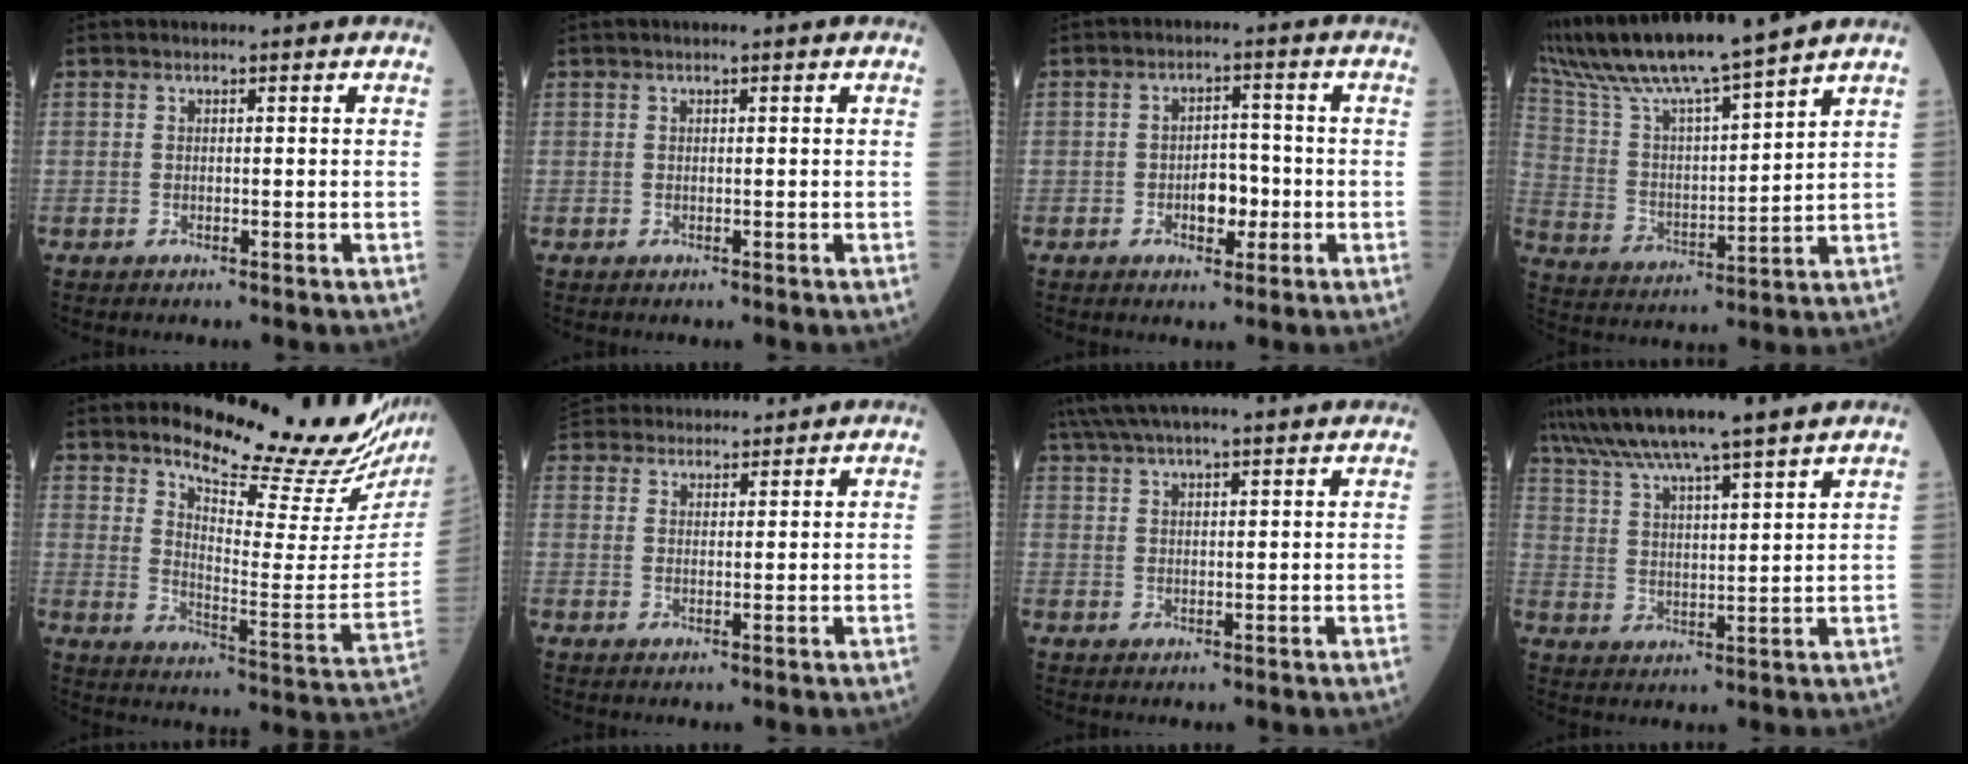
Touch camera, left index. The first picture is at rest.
{"total": 0.8, "force": [0.5, 0.0, 0.6], "torque": [-0.014, 0.010, 0.008]}
{"total": 4.3, "force": [-1.3, 2.4, 3.3], "torque": [-0.049, 0.008, -0.019]}
{"total": 15.8, "force": [14.0, -0.9, 7.2], "torque": [-0.145, 0.006, 0.257]}
{"total": 20.3, "force": [18.3, 1.9, 8.6], "torque": [-0.133, -0.103, 0.234]}
{"total": 14.7, "force": [13.7, 3.7, 3.9], "torque": [-0.083, 0.051, 0.220]}
{"total": 16.3, "force": [14.3, 1.8, 7.5], "torque": [-0.138, 0.049, 0.213]}
{"total": 15.6, "force": [13.5, -0.5, 7.8], "torque": [-0.139, 0.024, 0.210]}